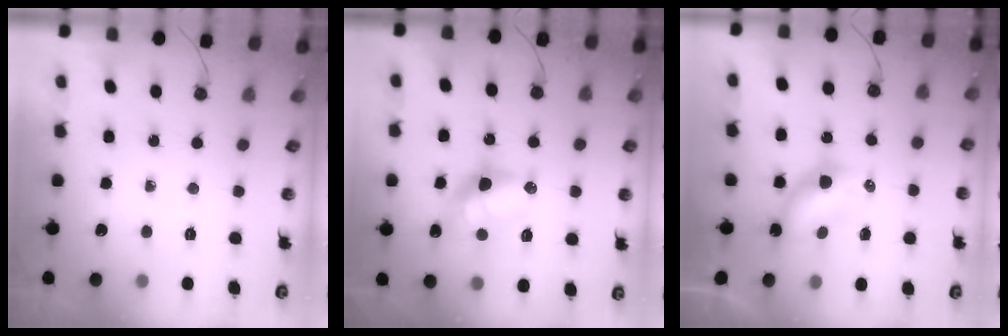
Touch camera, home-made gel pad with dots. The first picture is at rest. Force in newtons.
{"total": 11.4, "press": 11.3, "slide": 1.0}
{"total": 6.4, "press": 6.3, "slide": 0.6}